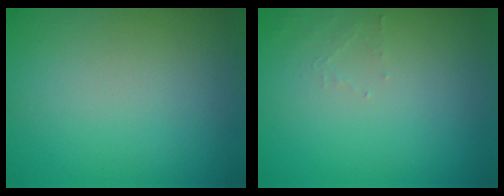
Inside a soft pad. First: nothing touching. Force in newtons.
{"total": 1.0, "press": 1.0, "slide": 0.2}